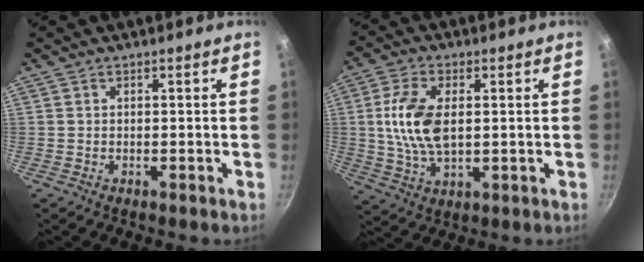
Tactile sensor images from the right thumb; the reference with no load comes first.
{"total": 11.0, "force": [1.2, 6.0, 9.2], "torque": [-0.180, 0.001, 0.023]}